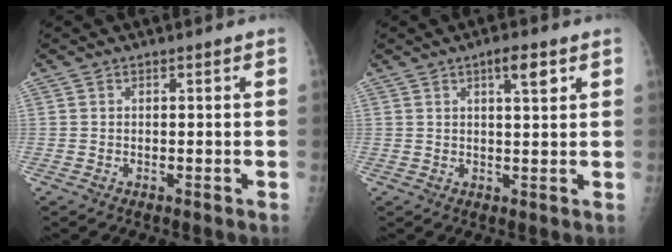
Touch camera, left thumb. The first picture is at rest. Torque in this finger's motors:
{"motor_torque": [0.03, 0.64, 0.44, -0.10, 0.01]}